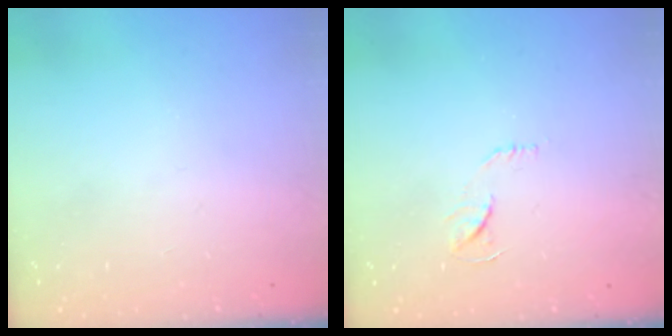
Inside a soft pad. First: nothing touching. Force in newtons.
{"total": 6.1, "press": 6.1, "slide": 0.3}